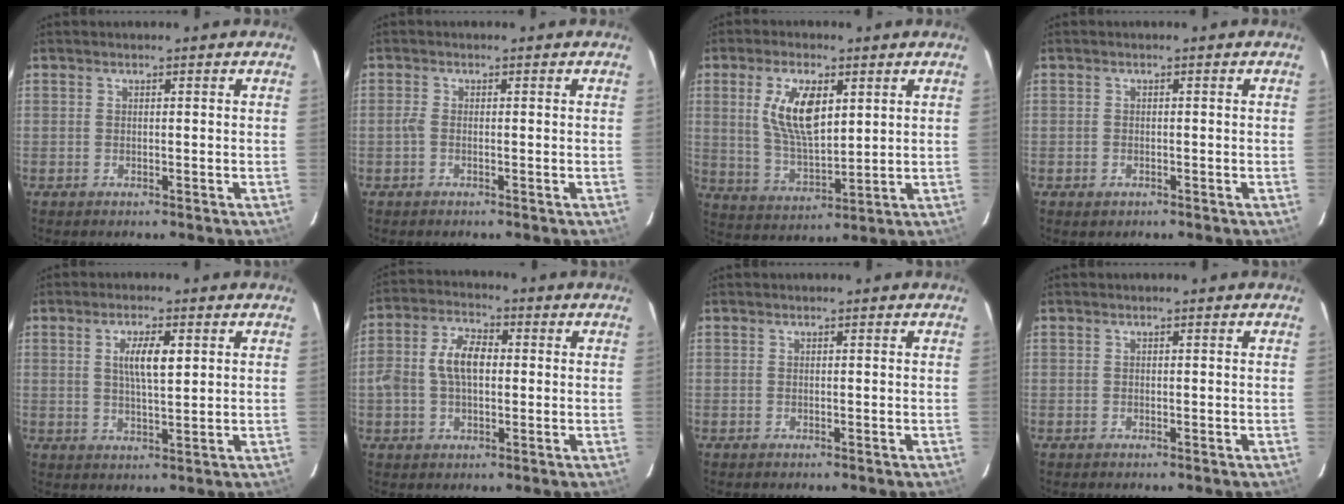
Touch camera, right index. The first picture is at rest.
{"total": 1.1, "force": [-0.4, 0.5, 0.9], "torque": [-0.020, 0.002, -0.011]}
{"total": 11.1, "force": [3.5, 5.0, 9.3], "torque": [-0.177, 0.002, 0.075]}
{"total": 1.2, "force": [-0.7, 0.9, 0.4], "torque": [-0.008, -0.001, -0.011]}
{"total": 5.6, "force": [1.6, 1.5, 5.2], "torque": [-0.094, 0.002, 0.029]}
{"total": 8.3, "force": [0.1, 5.0, 6.6], "torque": [-0.130, 0.020, 0.003]}
{"total": 0.0}
{"total": 0.0}